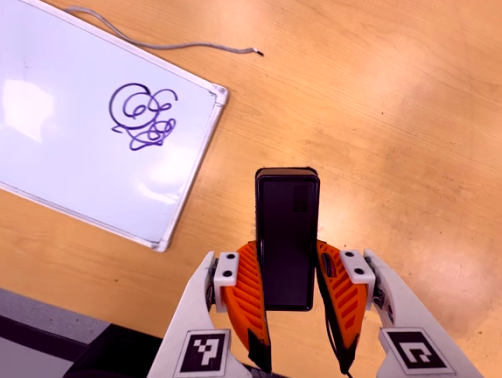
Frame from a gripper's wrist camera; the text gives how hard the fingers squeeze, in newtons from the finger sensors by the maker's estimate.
{"total": 6.2, "left": 4.3, "right": 8.1}